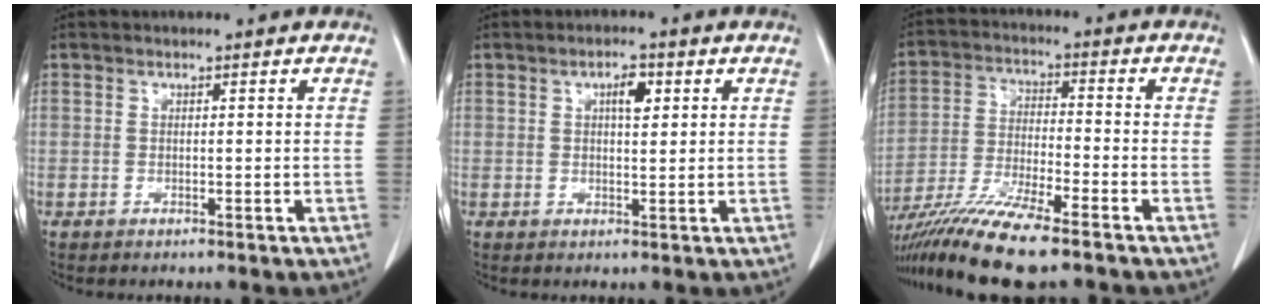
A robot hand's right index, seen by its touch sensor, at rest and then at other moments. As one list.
[{"total": 3.1, "force": [1.2, 1.1, 2.7], "torque": [-0.046, 0.003, 0.019]}, {"total": 13.1, "force": [-10.2, 0.2, 8.2], "torque": [-0.154, -0.030, -0.179]}]